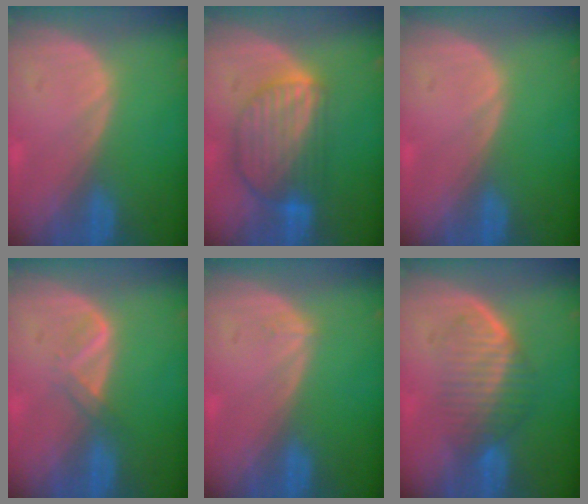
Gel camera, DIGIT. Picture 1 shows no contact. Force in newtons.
{"total": 8.9, "press": 7.7, "slide": 4.4}
{"total": 0.0}
{"total": 2.1, "press": 2.1, "slide": 0.2}
{"total": 0.5, "press": 0.5, "slide": 0.2}
{"total": 6.2, "press": 6.1, "slide": 1.0}